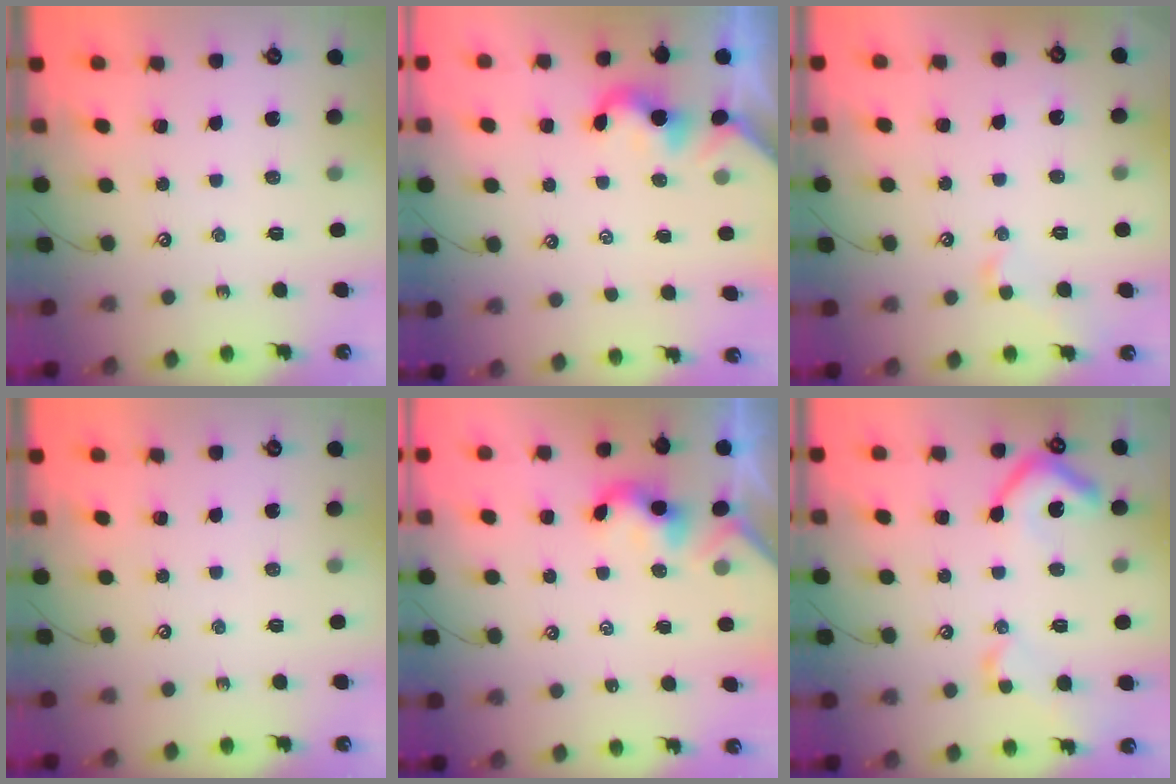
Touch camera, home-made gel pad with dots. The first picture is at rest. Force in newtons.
{"total": 2.4, "press": 2.4, "slide": 0.1}
{"total": 0.6, "press": 0.4, "slide": 0.5}
{"total": 0.0}
{"total": 2.1, "press": 2.1, "slide": 0.2}
{"total": 9.4, "press": 9.3, "slide": 1.2}